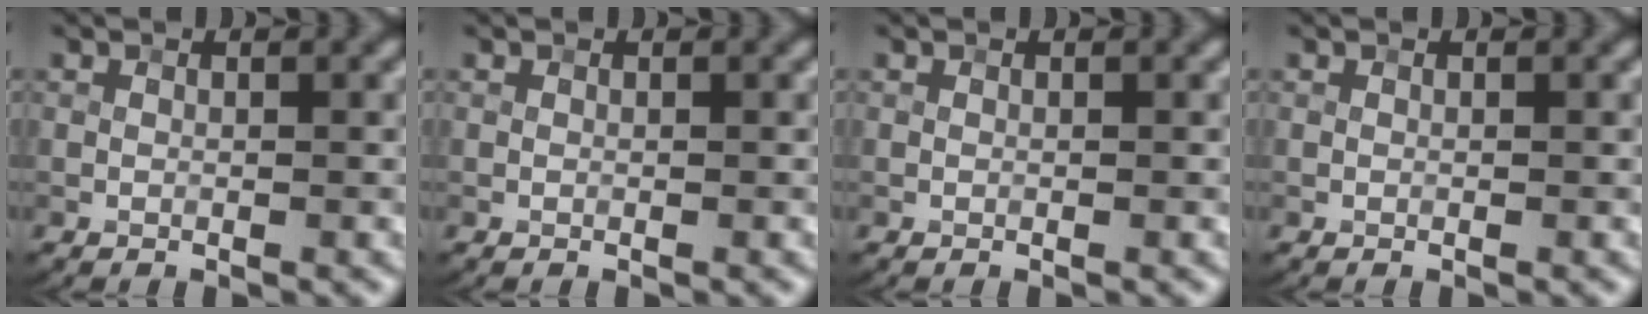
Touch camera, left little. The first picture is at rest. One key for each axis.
{"total": 0.0}
{"total": 0.0}
{"total": 0.0}